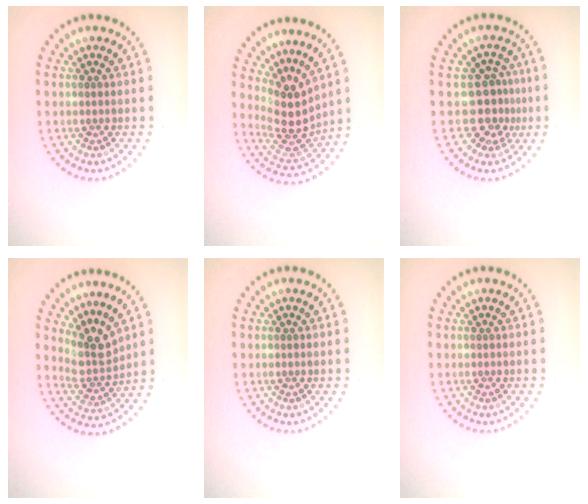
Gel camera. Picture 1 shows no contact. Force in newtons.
{"total": 4.0, "press": 3.2, "slide": 2.5}
{"total": 3.2, "press": 2.5, "slide": 2.1}
{"total": 3.2, "press": 2.2, "slide": 2.3}
{"total": 0.0}
{"total": 0.0}